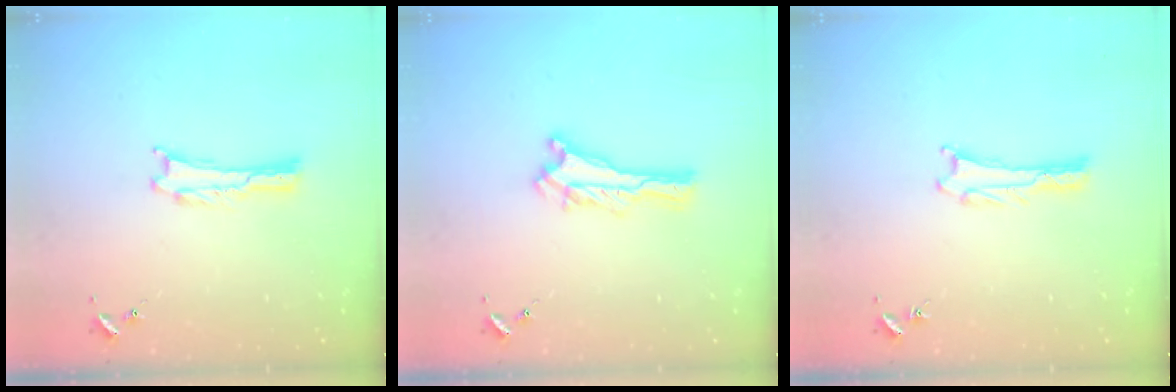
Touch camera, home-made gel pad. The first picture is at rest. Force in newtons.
{"total": 0.0}
{"total": 0.8, "press": 0.7, "slide": 0.1}